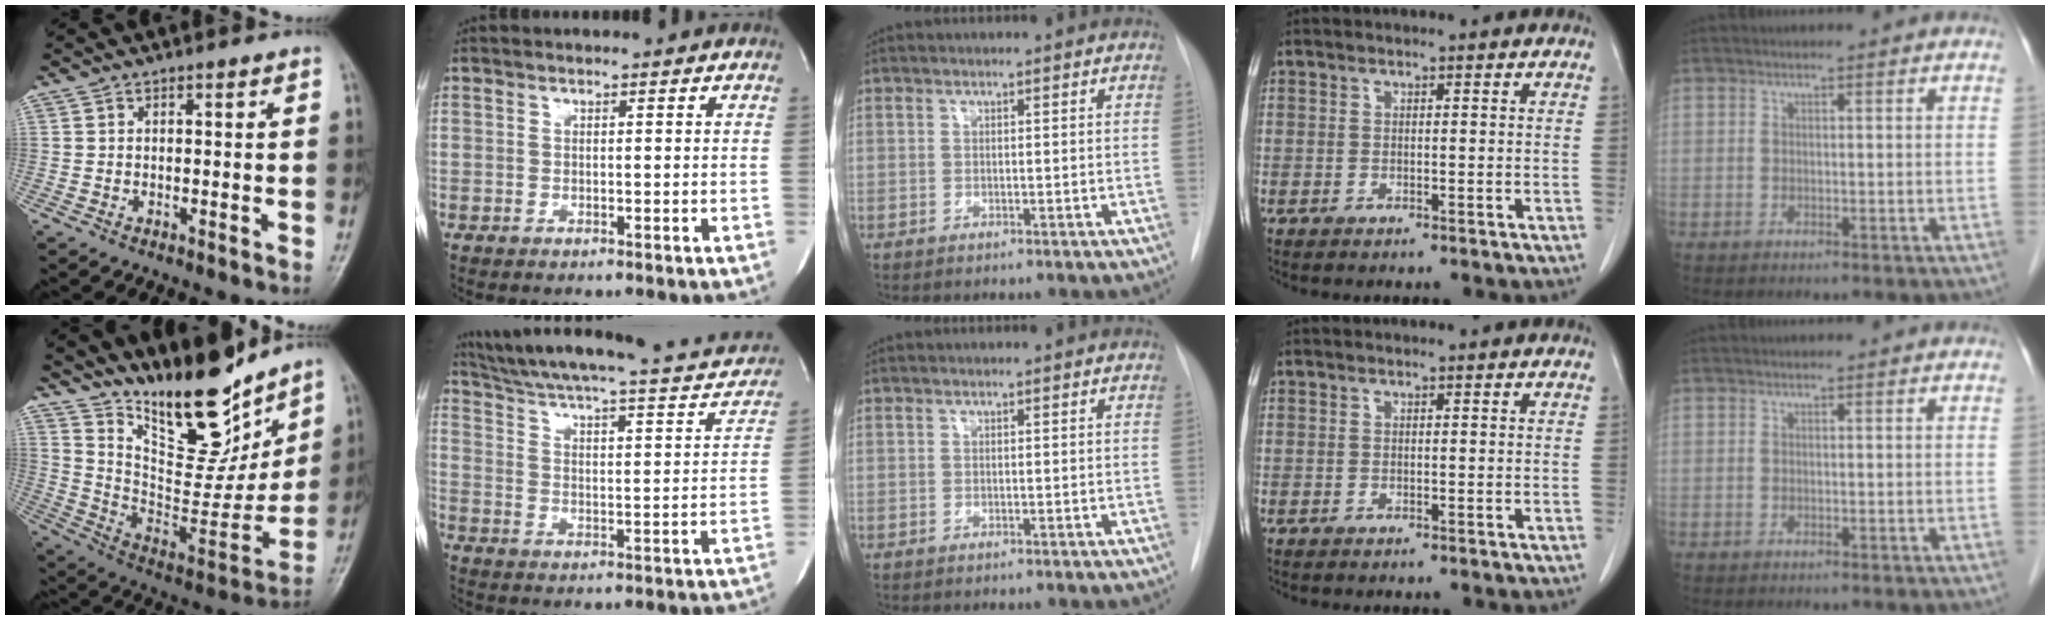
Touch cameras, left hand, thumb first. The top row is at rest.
{"thumb": {"total": 21.3, "force": [16.3, 7.4, 11.6], "torque": [-0.132, -0.109, 0.283]}, "index": {"total": 23.8, "force": [20.4, 4.6, 11.4], "torque": [-0.175, -0.012, 0.263]}}